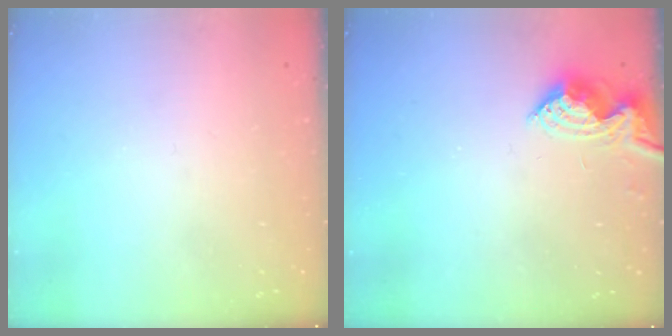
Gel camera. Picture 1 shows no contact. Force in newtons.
{"total": 9.0, "press": 9.0, "slide": 0.3}